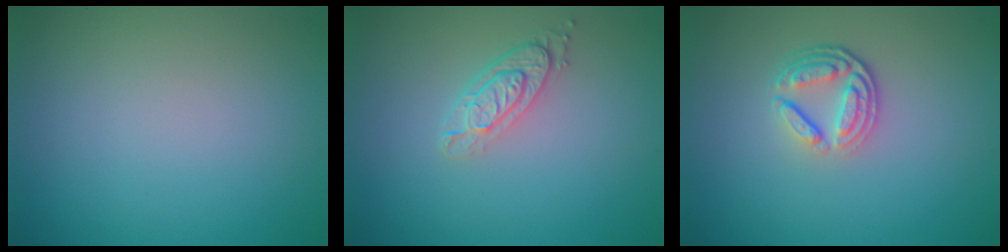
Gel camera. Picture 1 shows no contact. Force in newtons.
{"total": 2.8, "press": 2.2, "slide": 1.7}
{"total": 3.8, "press": 2.8, "slide": 2.5}